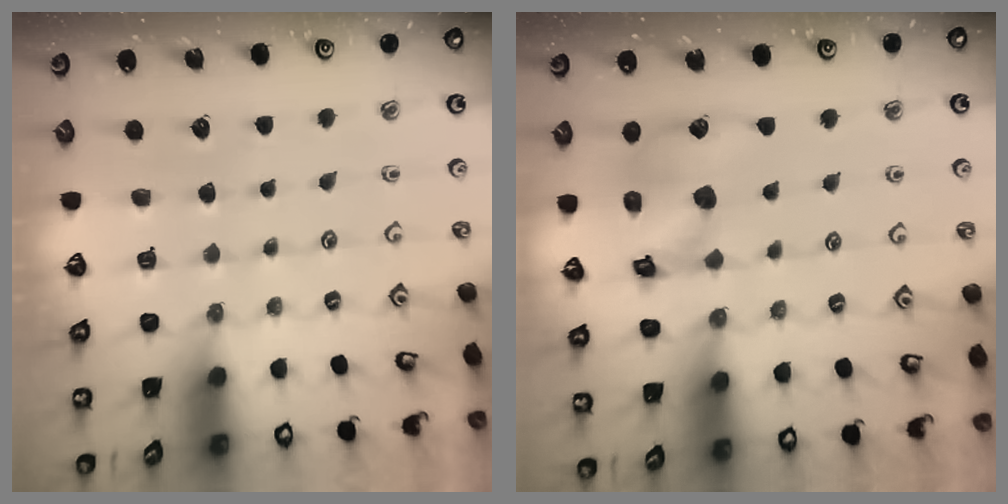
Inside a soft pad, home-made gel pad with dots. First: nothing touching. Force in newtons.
{"total": 14.4, "press": 14.3, "slide": 1.8}